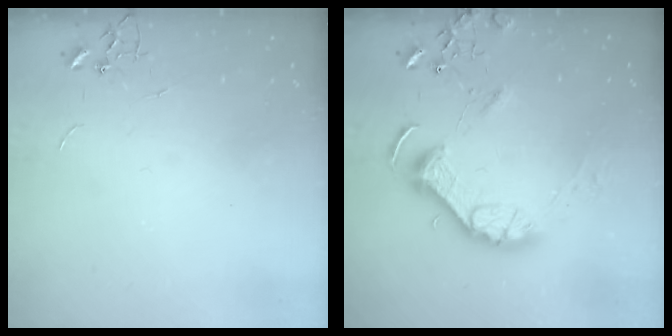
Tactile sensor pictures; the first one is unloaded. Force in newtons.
{"total": 12.3, "press": 12.1, "slide": 1.6}